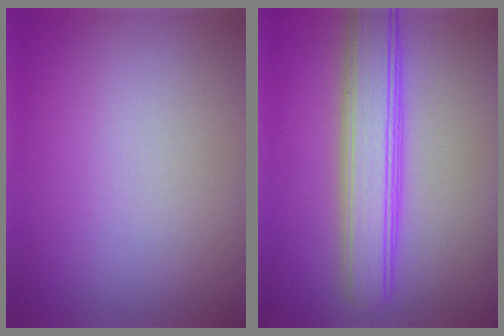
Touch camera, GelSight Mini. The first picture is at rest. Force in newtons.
{"total": 5.8, "press": 5.8, "slide": 0.1}